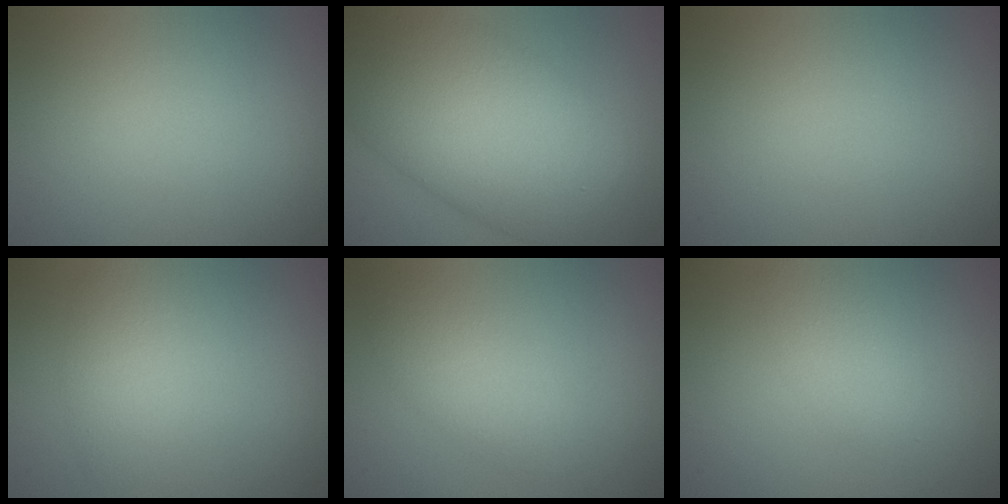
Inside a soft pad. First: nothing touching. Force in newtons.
{"total": 12.3, "press": 12.3, "slide": 0.5}
{"total": 0.0}
{"total": 2.4, "press": 2.4, "slide": 0.0}
{"total": 2.8, "press": 2.8, "slide": 0.2}
{"total": 2.1, "press": 2.1, "slide": 0.1}